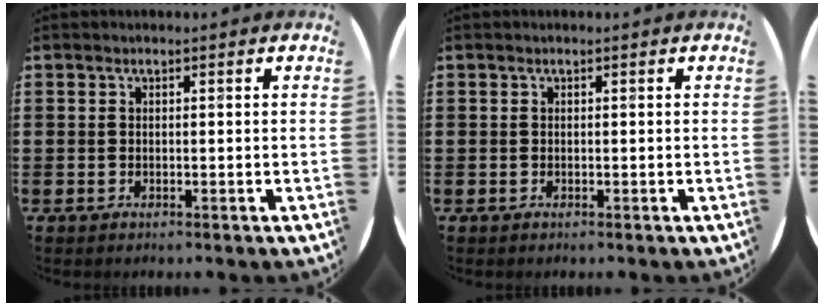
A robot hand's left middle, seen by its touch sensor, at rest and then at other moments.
{"total": 0.0}